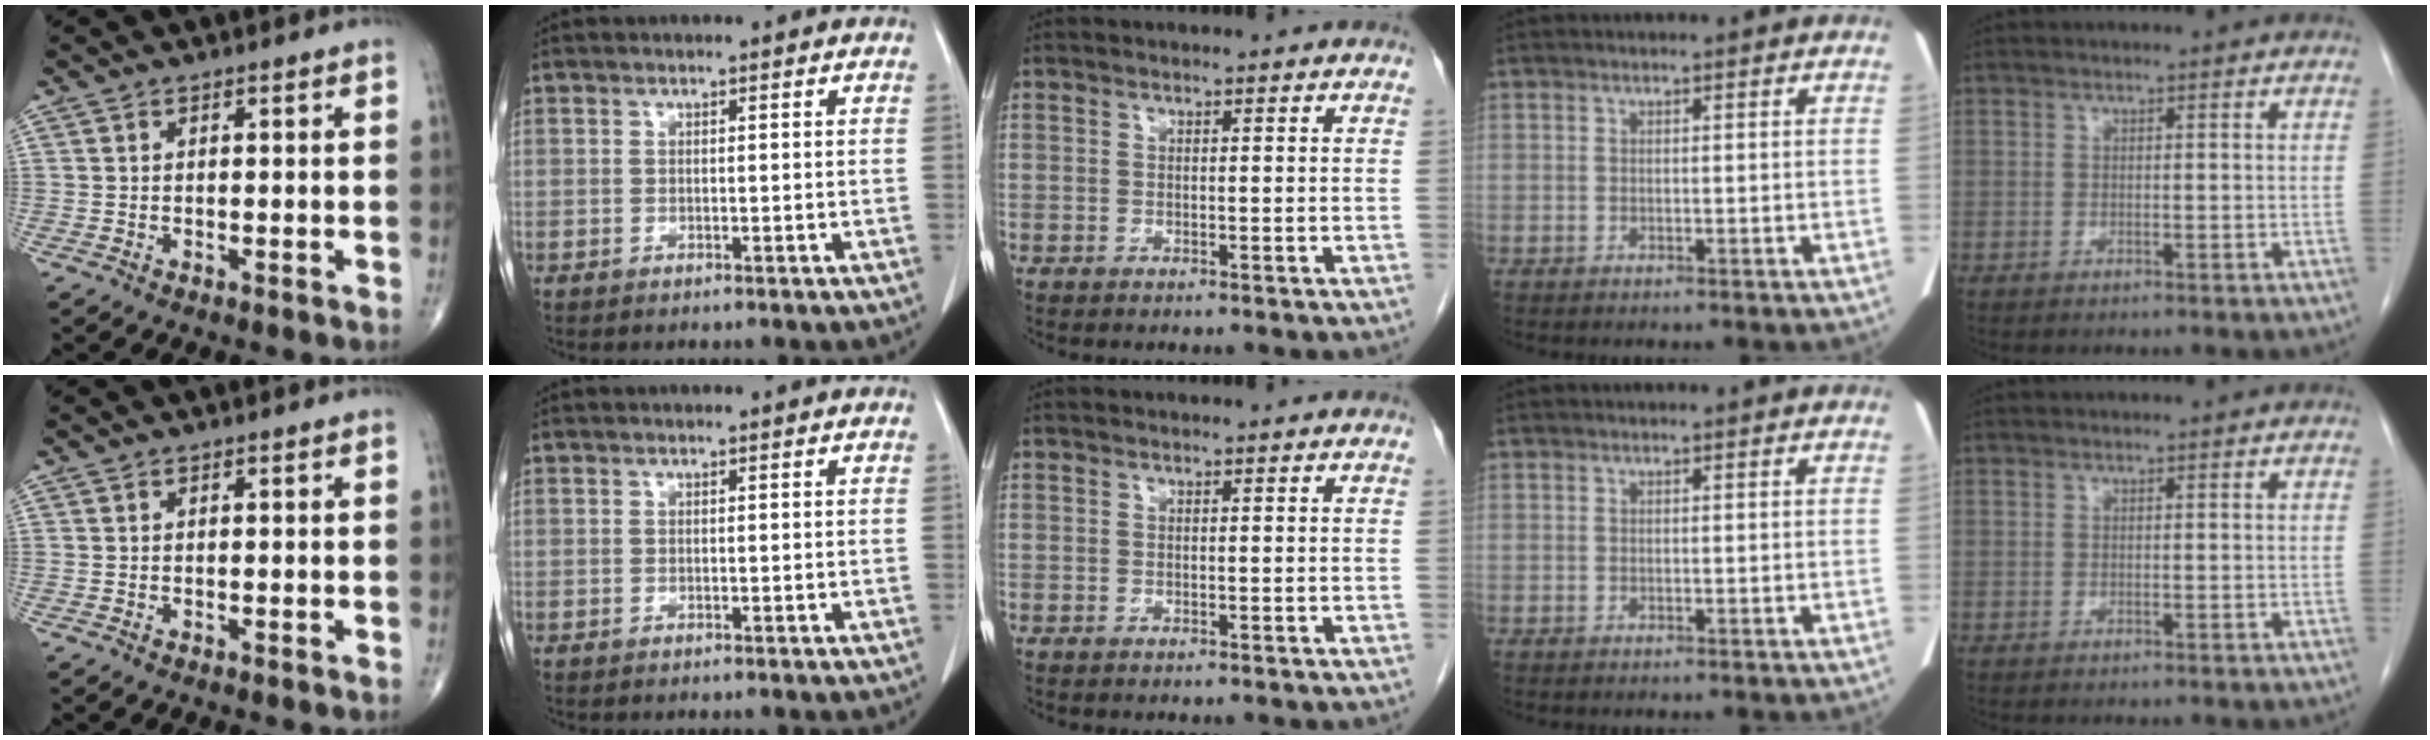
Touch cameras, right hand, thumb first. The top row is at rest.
{}